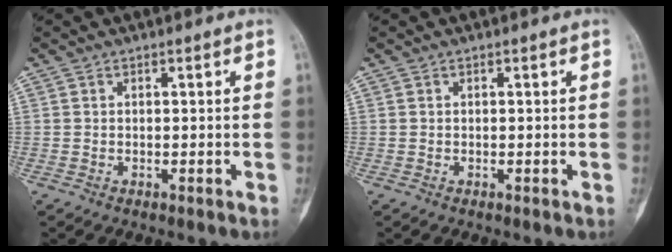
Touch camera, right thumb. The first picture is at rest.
{"total": 0.0}